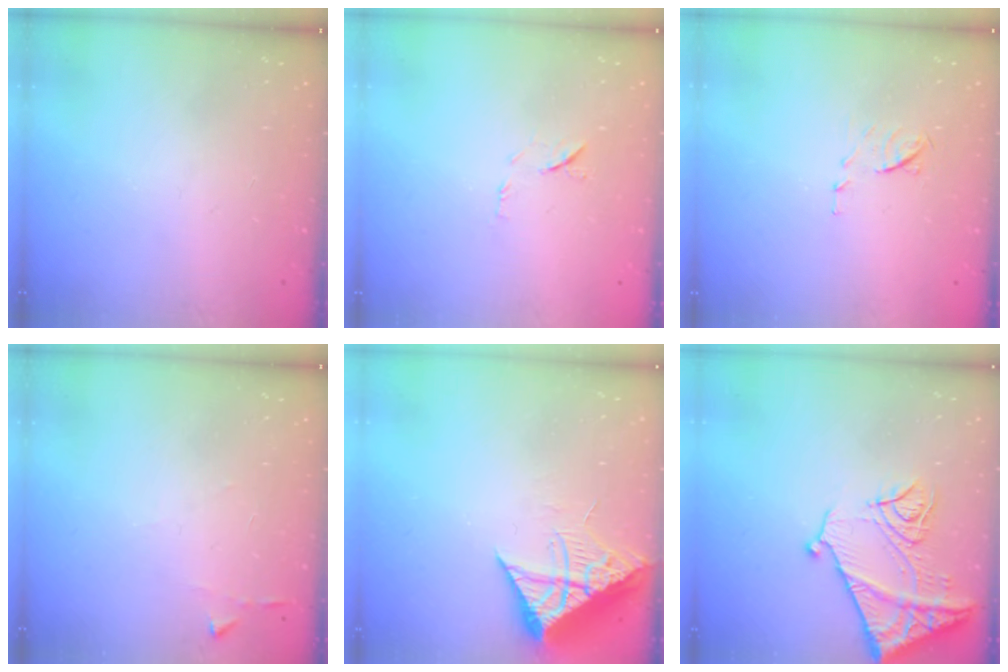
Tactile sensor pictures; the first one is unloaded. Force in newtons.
{"total": 6.8, "press": 6.7, "slide": 0.8}
{"total": 6.9, "press": 6.9, "slide": 0.7}
{"total": 2.9, "press": 2.9, "slide": 0.3}
{"total": 9.7, "press": 9.7, "slide": 1.0}
{"total": 15.7, "press": 15.6, "slide": 1.7}